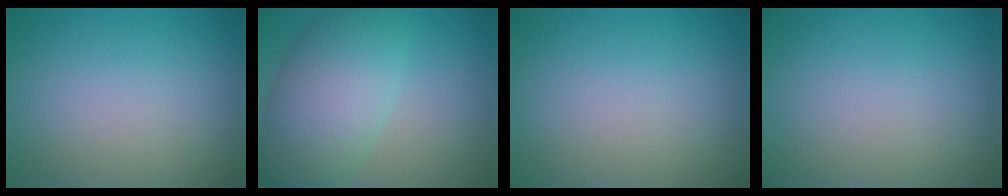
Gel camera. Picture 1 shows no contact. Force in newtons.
{"total": 7.4, "press": 7.4, "slide": 0.3}
{"total": 0.0}
{"total": 0.0}